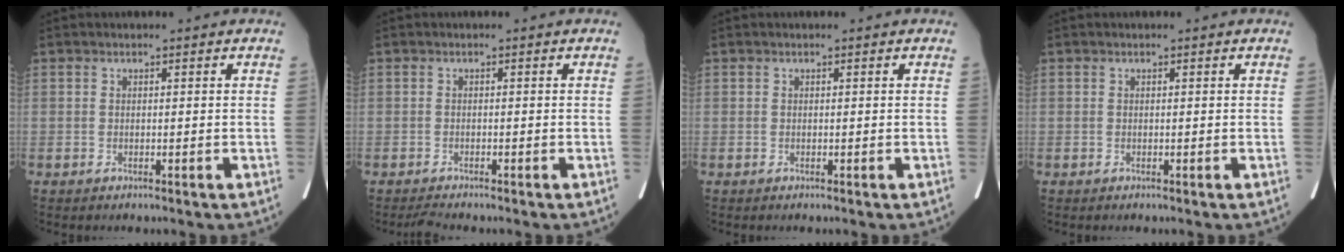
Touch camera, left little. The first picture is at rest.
{"total": 1.2, "force": [-1.1, -0.3, 0.3], "torque": [-0.015, -0.008, -0.020]}
{"total": 0.0}
{"total": 0.0}